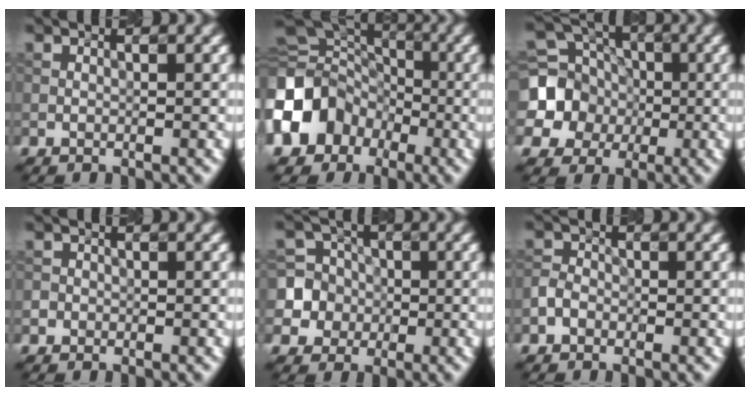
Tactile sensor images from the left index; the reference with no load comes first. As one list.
[{"total": 11.5, "force": [-4.3, 9.5, 4.7], "torque": [-0.104, -0.002, -0.092]}, {"total": 8.7, "force": [-0.7, 8.0, 3.2], "torque": [-0.075, 0.005, -0.043]}, {"total": 0.8, "force": [-0.2, 0.7, 0.0], "torque": [0.008, -0.004, -0.006]}, {"total": 6.2, "force": [-0.9, 6.1, 0.8], "torque": [-0.002, 0.024, -0.035]}, {"total": 1.6, "force": [-0.8, 1.3, 0.5], "torque": [-0.006, 0.004, -0.022]}]